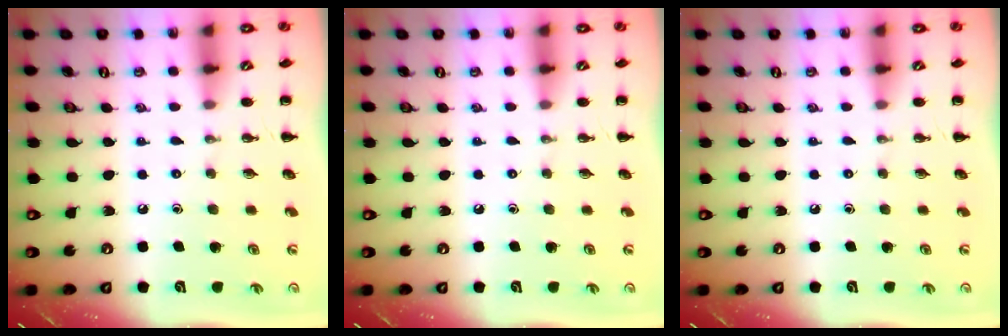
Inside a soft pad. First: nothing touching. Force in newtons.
{"total": 0.0}
{"total": 0.0}